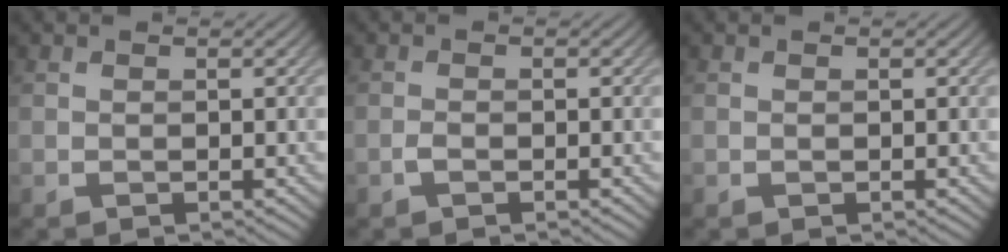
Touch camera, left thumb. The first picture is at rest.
{"total": 0.9, "force": [-0.6, 0.3, 0.7], "torque": [-0.015, 0.003, -0.014]}
{"total": 0.0}